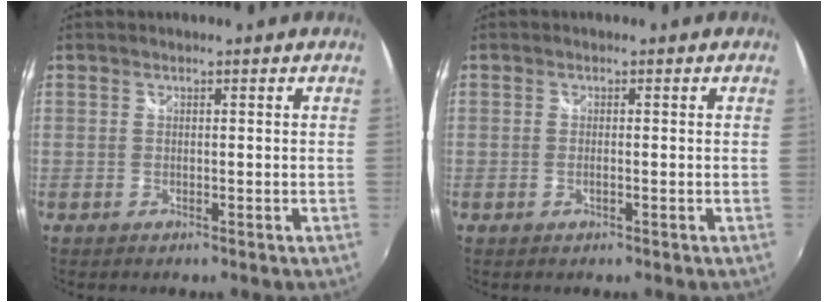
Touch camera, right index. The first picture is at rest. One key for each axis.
{"total": 0.9, "fx": -0.3, "fy": 0.1, "fz": 0.8, "tx": -0.016, "ty": -0.001, "tz": -0.006}